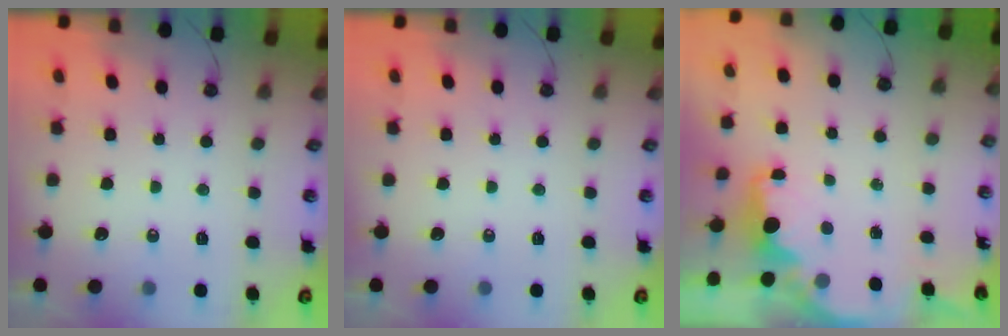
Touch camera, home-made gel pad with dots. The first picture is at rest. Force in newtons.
{"total": 0.0}
{"total": 2.2, "press": 2.1, "slide": 0.8}